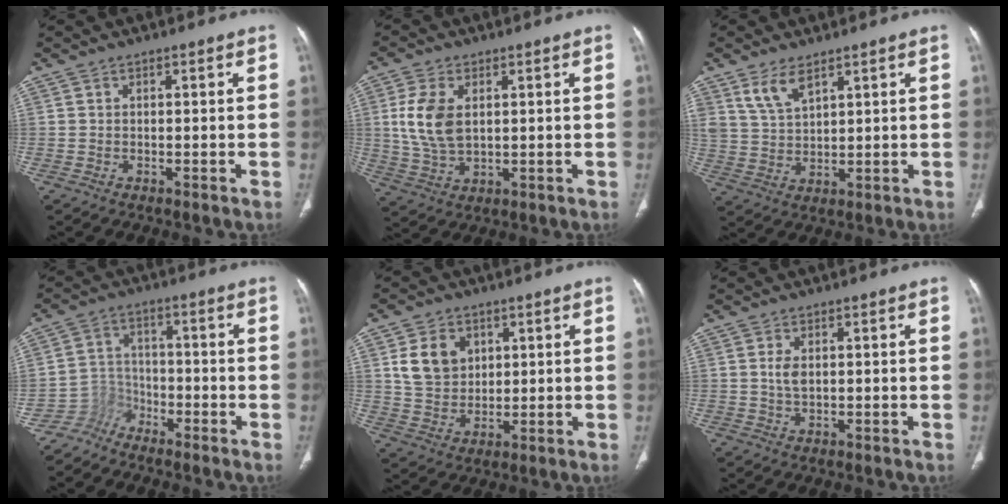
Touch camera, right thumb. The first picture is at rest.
{"total": 9.6, "force": [1.8, 5.7, 7.5], "torque": [-0.157, -0.005, 0.043]}
{"total": 5.9, "force": [3.9, 2.6, 3.5], "torque": [-0.062, -0.021, 0.087]}
{"total": 5.2, "force": [-4.3, 2.9, -0.5], "torque": [0.027, 0.039, -0.095]}
{"total": 8.9, "force": [3.1, 7.0, 4.6], "torque": [-0.056, -0.012, 0.064]}
{"total": 2.5, "force": [0.4, 1.4, 2.0], "torque": [-0.042, 0.000, 0.009]}